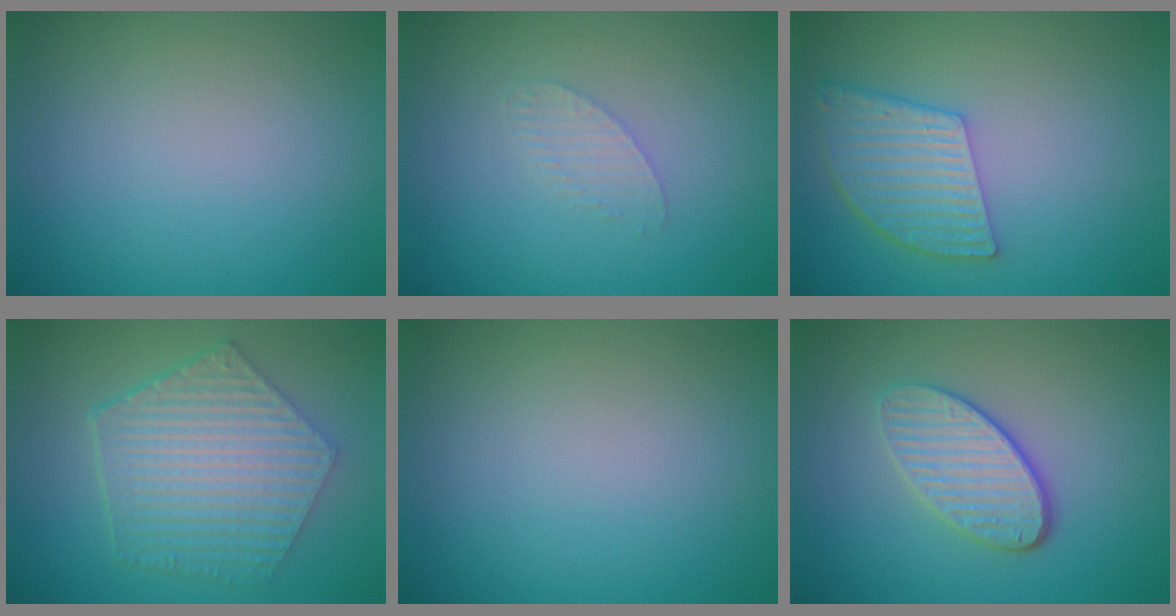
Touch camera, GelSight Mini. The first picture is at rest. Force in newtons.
{"total": 1.4, "press": 1.4, "slide": 0.1}
{"total": 5.2, "press": 4.1, "slide": 3.2}
{"total": 6.8, "press": 4.9, "slide": 4.7}
{"total": 0.0}
{"total": 4.0, "press": 3.3, "slide": 2.3}